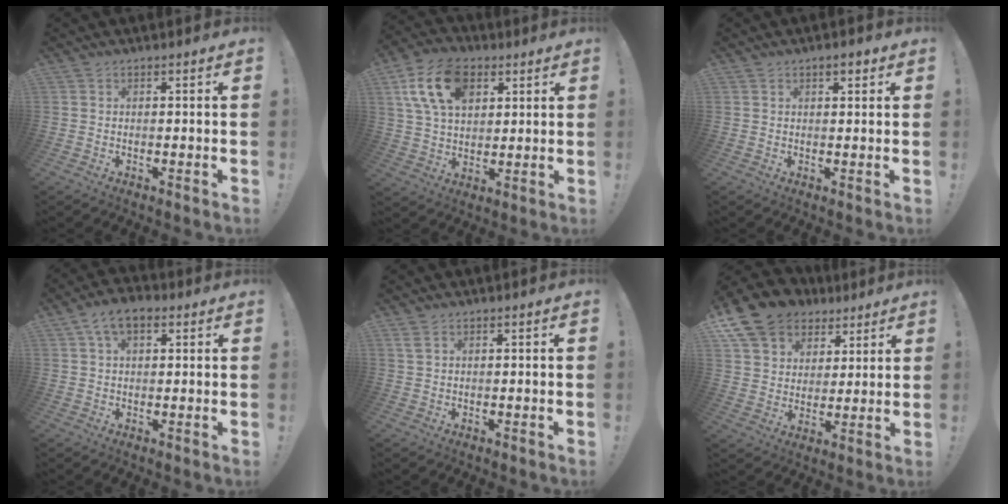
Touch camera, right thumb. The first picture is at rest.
{"total": 16.6, "force": [6.9, 10.8, 10.6], "torque": [-0.186, -0.016, 0.130]}
{"total": 2.6, "force": [1.5, 1.1, 1.8], "torque": [-0.022, -0.004, 0.024]}
{"total": 7.2, "force": [3.1, 3.9, 5.1], "torque": [-0.087, 0.005, 0.058]}
{"total": 2.0, "force": [1.0, 1.0, 1.4], "torque": [-0.019, -0.001, 0.017]}
{"total": 13.6, "force": [8.6, 9.5, 4.6], "torque": [-0.076, -0.059, 0.171]}